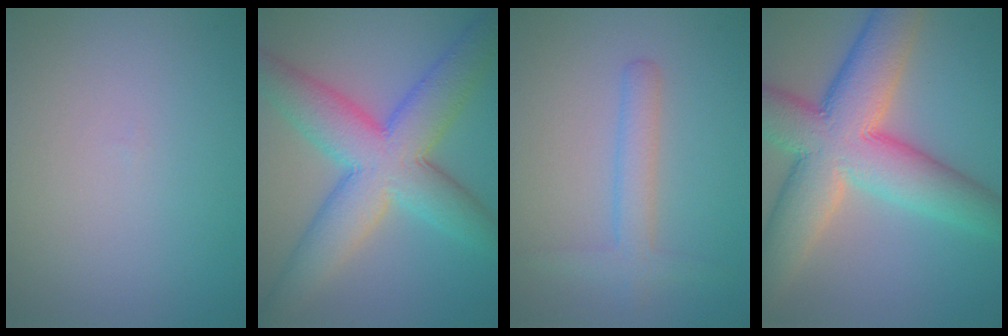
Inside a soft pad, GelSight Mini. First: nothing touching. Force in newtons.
{"total": 9.4, "press": 9.4, "slide": 0.1}
{"total": 2.5, "press": 2.5, "slide": 0.1}
{"total": 11.5, "press": 11.5, "slide": 0.5}